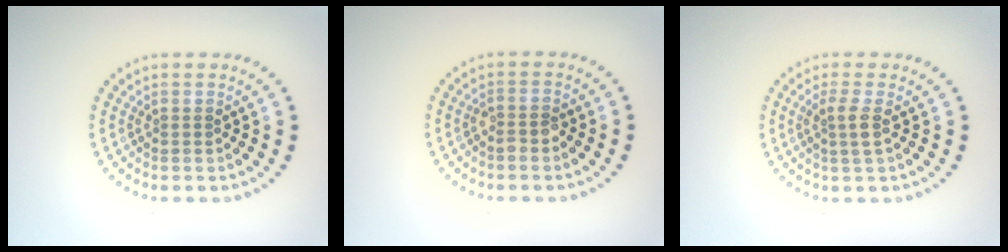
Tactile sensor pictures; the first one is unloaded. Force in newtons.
{"total": 1.3, "press": 1.2, "slide": 0.6}
{"total": 1.6, "press": 1.4, "slide": 0.8}